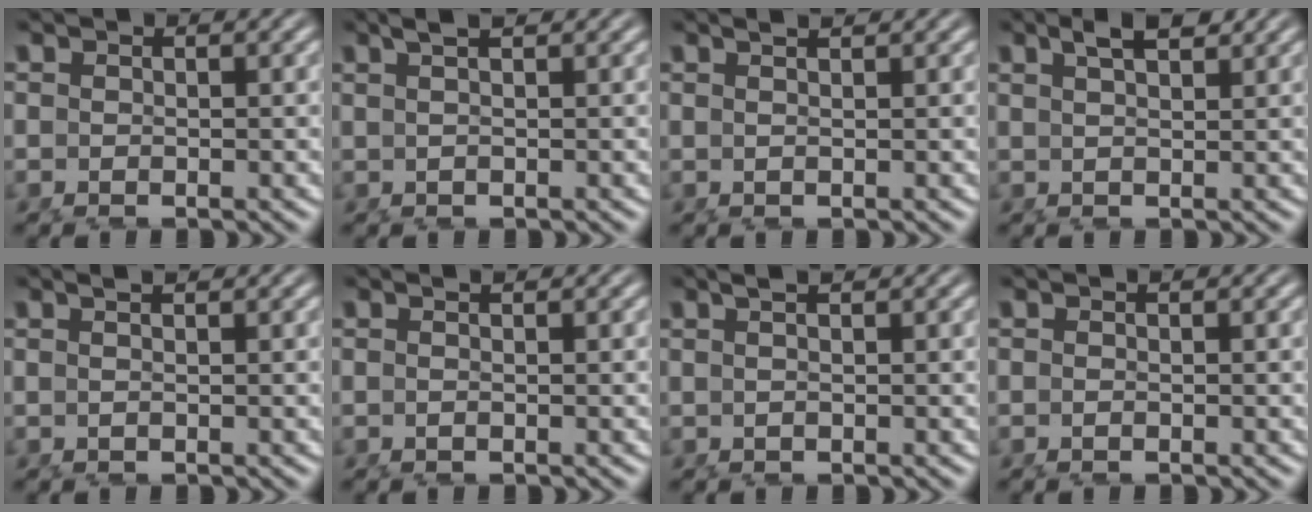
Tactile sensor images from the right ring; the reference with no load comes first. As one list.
[{"total": 2.2, "force": [1.5, -0.2, 1.6], "torque": [-0.015, 0.015, 0.022]}, {"total": 1.9, "force": [1.3, -0.5, 1.2], "torque": [-0.010, 0.011, 0.018]}, {"total": 2.7, "force": [2.0, 0.2, 1.9], "torque": [-0.018, 0.013, 0.032]}, {"total": 1.6, "force": [1.0, -0.4, 1.2], "torque": [-0.010, 0.012, 0.012]}, {"total": 1.0, "force": [0.0, -0.4, 0.9], "torque": [-0.011, 0.007, -0.005]}, {"total": 2.0, "force": [1.2, -0.3, 1.6], "torque": [-0.012, 0.015, 0.014]}, {"total": 0.6, "force": [-0.3, 0.1, 0.5], "torque": [-0.014, 0.006, -0.010]}]